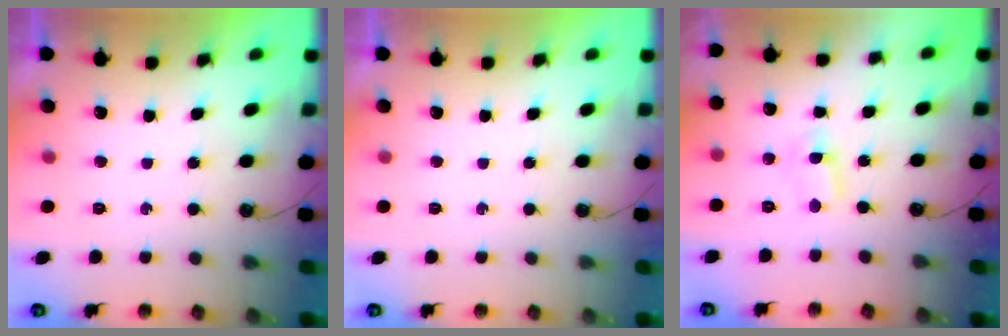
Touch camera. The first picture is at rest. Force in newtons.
{"total": 0.0}
{"total": 1.6, "press": 1.6, "slide": 0.2}